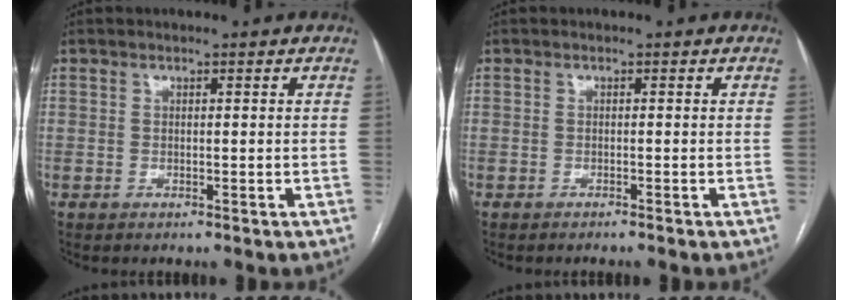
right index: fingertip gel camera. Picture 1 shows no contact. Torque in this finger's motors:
{"motor_torque": [-0.26, 0.10, -0.04, 0.00]}